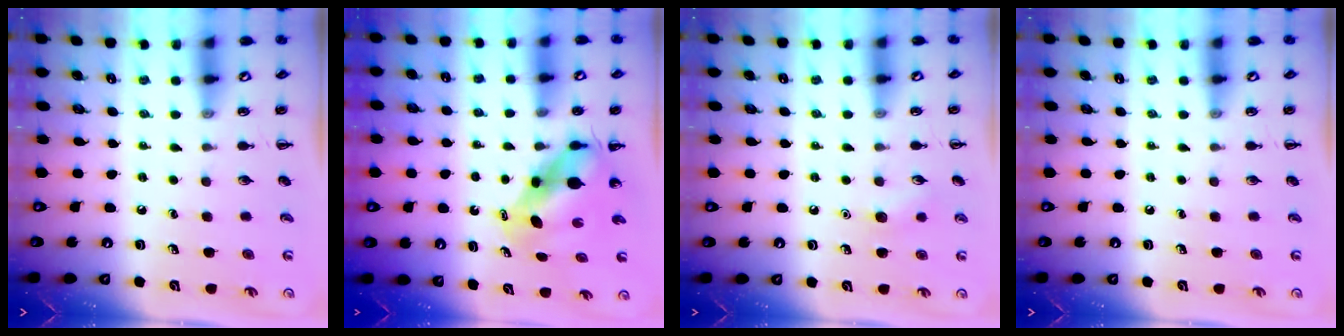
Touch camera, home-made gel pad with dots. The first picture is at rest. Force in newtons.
{"total": 6.3, "press": 6.2, "slide": 1.3}
{"total": 5.8, "press": 5.6, "slide": 1.5}
{"total": 0.0}